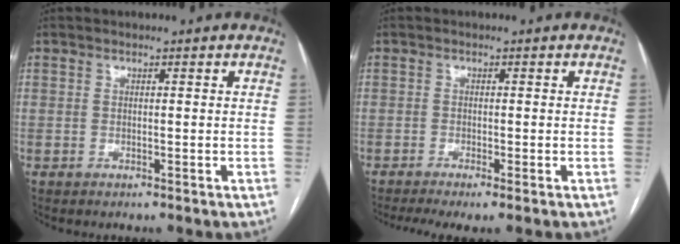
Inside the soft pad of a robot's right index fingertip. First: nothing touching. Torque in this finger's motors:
{"motor_torque": [0.41, -0.27, 0.07, 0.04]}